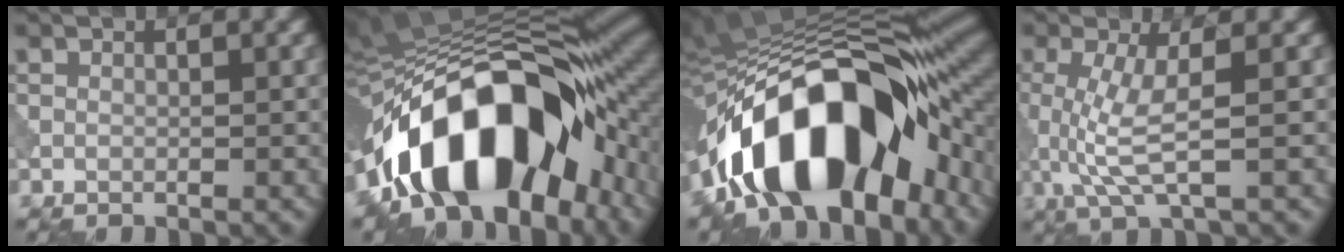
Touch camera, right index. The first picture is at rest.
{"total": 15.7, "force": [-6.5, 8.0, 11.9], "torque": [-0.164, 0.013, -0.112]}
{"total": 15.9, "force": [-6.8, 7.3, 12.4], "torque": [-0.184, 0.013, -0.115]}
{"total": 4.4, "force": [-0.3, 0.8, 4.3], "torque": [-0.103, -0.006, -0.003]}